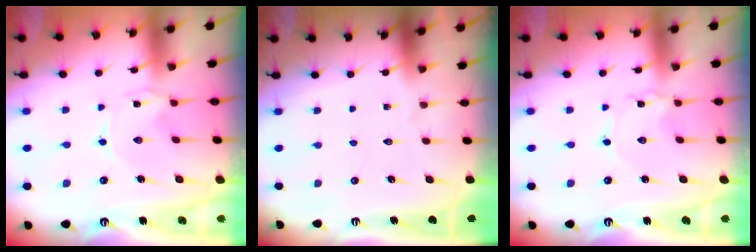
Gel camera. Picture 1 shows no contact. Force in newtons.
{"total": 0.0}
{"total": 0.9, "press": 0.9, "slide": 0.1}